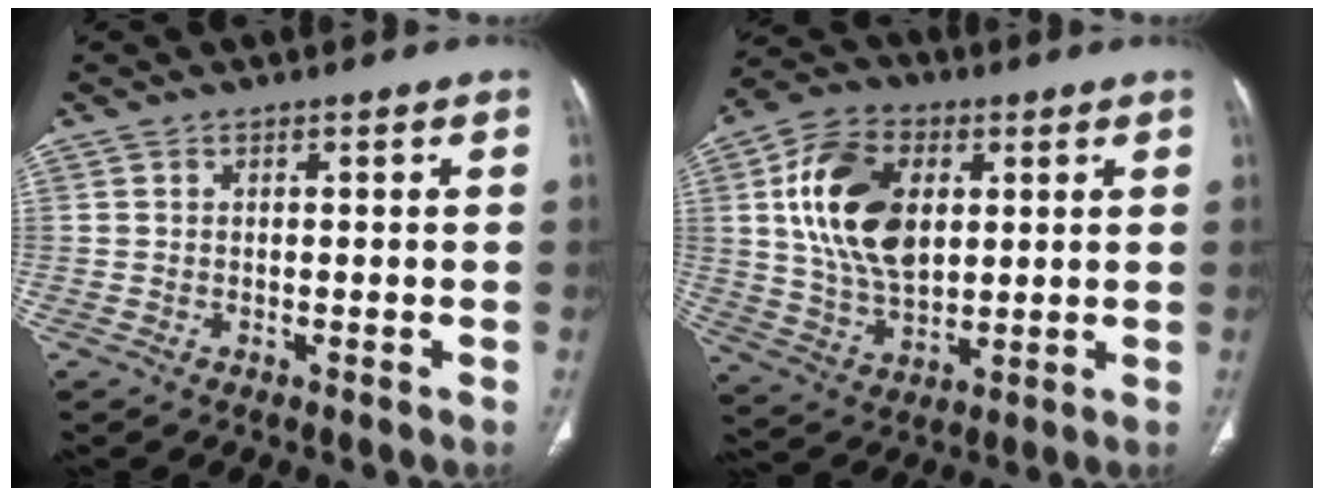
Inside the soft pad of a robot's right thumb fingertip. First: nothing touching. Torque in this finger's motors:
{"motor_torque": [1.99, 3.01, 1.47, 0.04, 0.32]}